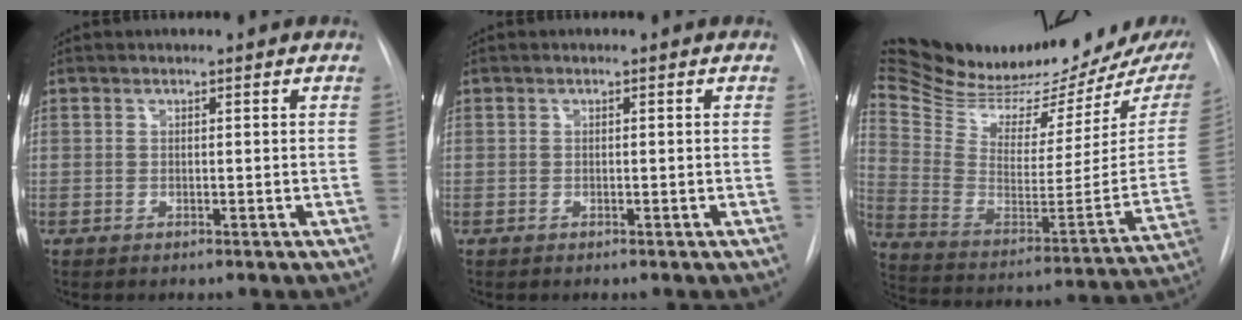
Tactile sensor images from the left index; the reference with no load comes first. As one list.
[{"total": 0.0}, {"total": 28.7, "force": [23.8, 6.6, 14.8], "torque": [-0.248, -0.051, 0.351]}]